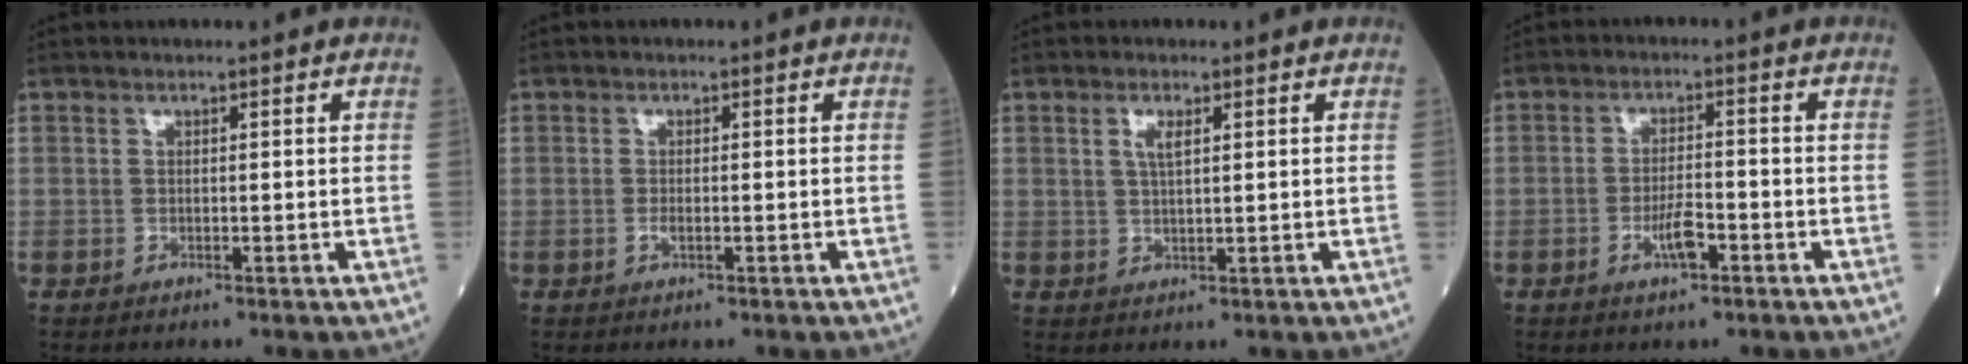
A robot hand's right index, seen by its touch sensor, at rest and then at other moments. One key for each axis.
{"total": 0.8, "fx": -0.3, "fy": 0.2, "fz": 0.7, "tx": -0.018, "ty": 0.000, "tz": -0.006}
{"total": 2.5, "fx": 1.0, "fy": 0.6, "fz": 2.2, "tx": -0.048, "ty": 0.000, "tz": 0.019}
{"total": 4.2, "fx": -2.0, "fy": 1.0, "fz": 3.5, "tx": -0.067, "ty": 0.002, "tz": -0.038}